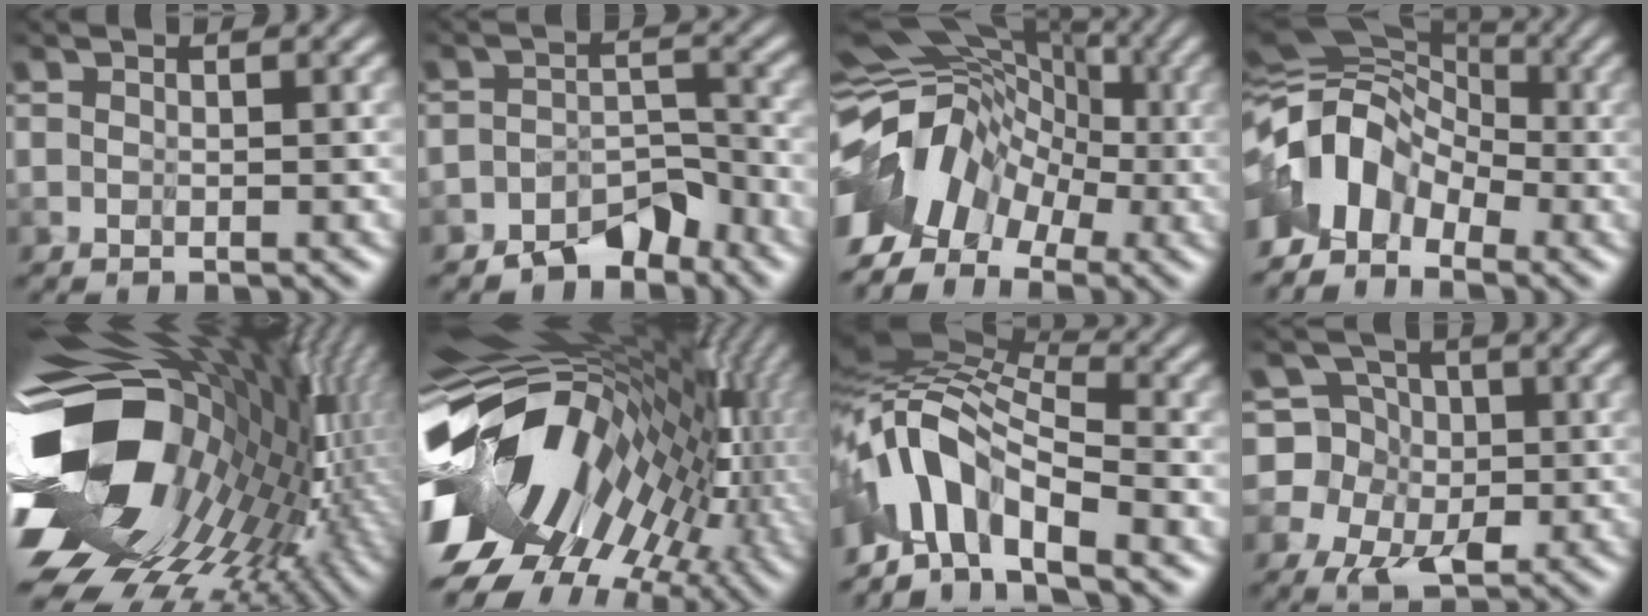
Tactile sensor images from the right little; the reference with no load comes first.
{"total": 5.0, "force": [-4.8, 0.6, -1.2], "torque": [0.040, 0.010, -0.080]}
{"total": 6.6, "force": [-3.7, 4.2, 3.5], "torque": [-0.068, 0.014, -0.083]}
{"total": 5.2, "force": [-3.4, 3.0, 2.6], "torque": [-0.047, 0.015, -0.077]}
{"total": 16.7, "force": [-2.5, 10.9, 12.3], "torque": [-0.258, -0.031, -0.032]}
{"total": 15.5, "force": [-0.2, 9.1, 12.5], "torque": [-0.193, -0.023, 0.008]}
{"total": 6.5, "force": [-4.1, 2.0, 4.6], "torque": [-0.084, 0.021, -0.091]}
{"total": 4.7, "force": [-0.6, 4.4, 1.5], "torque": [-0.019, 0.025, -0.041]}